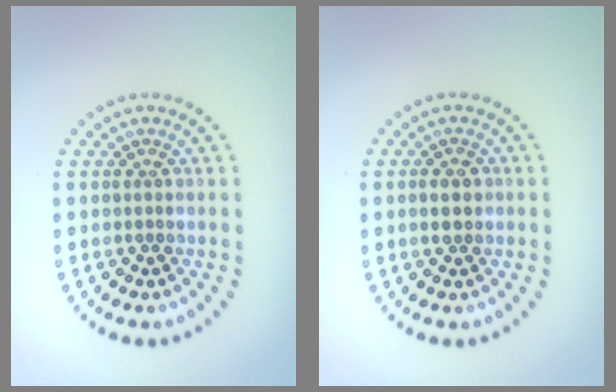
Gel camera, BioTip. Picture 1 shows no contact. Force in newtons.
{"total": 1.6, "press": 1.6, "slide": 0.0}